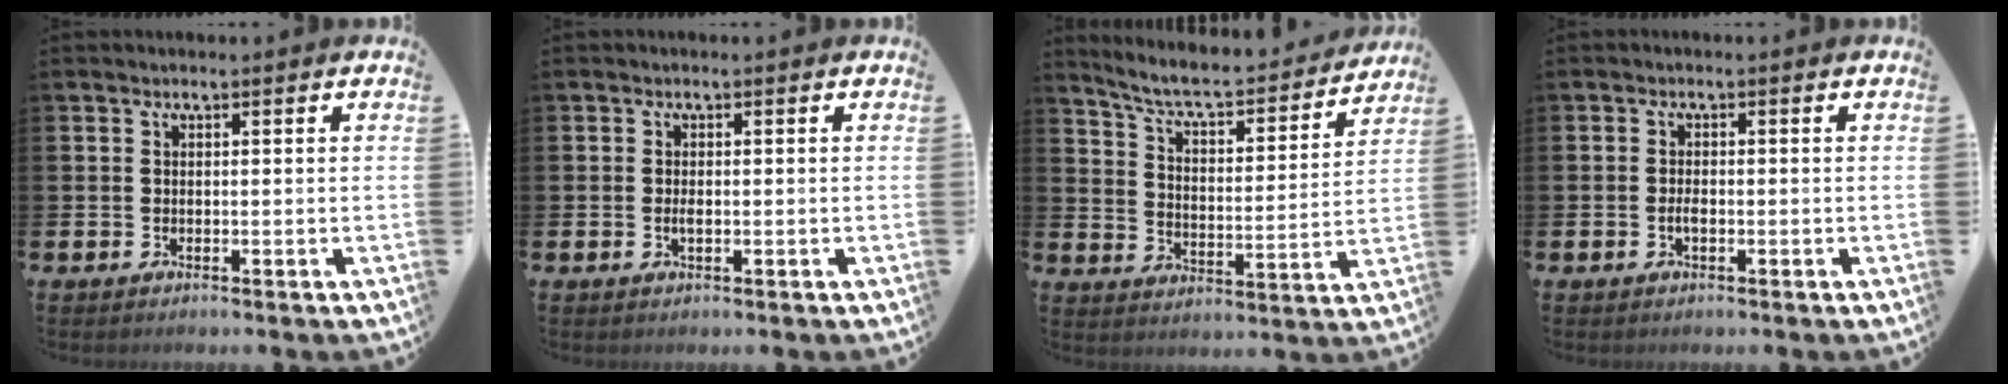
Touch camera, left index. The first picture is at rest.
{"total": 1.1, "force": [-0.1, 0.4, 1.0], "torque": [-0.023, 0.002, -0.002]}
{"total": 6.9, "force": [6.2, 1.1, 2.6], "torque": [-0.082, -0.048, 0.102]}
{"total": 1.4, "force": [-0.4, 0.6, 1.2], "torque": [-0.017, -0.001, -0.009]}